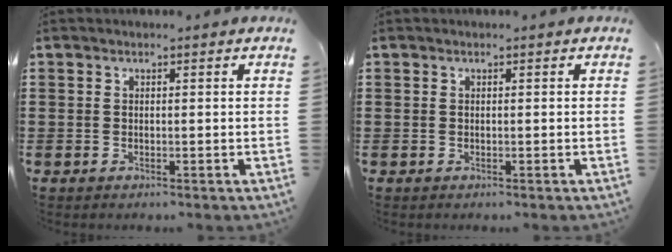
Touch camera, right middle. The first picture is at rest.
{"total": 0.0}